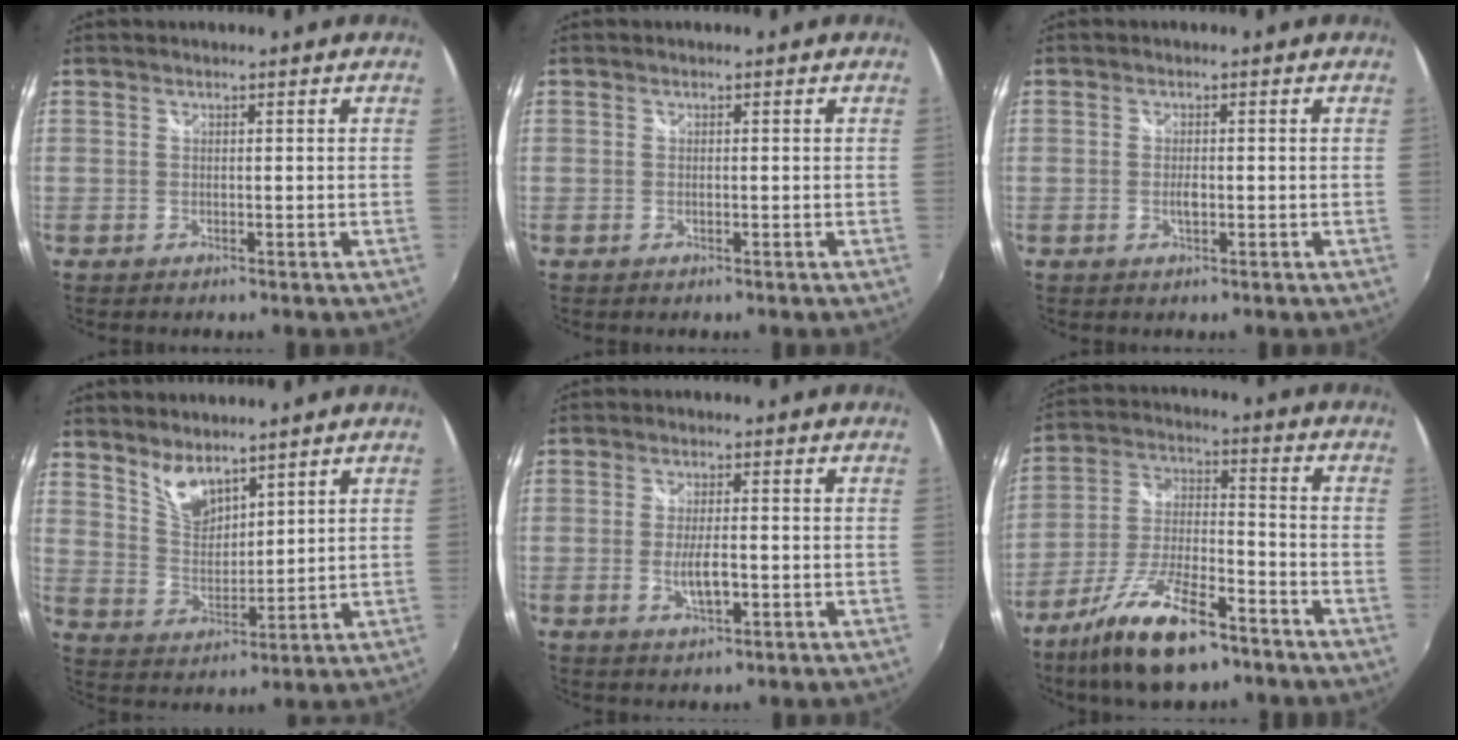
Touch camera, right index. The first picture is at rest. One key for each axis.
{"total": 0.0}
{"total": 1.7, "fx": -0.4, "fy": 0.7, "fz": 1.5, "tx": -0.029, "ty": -0.002, "tz": -0.008}
{"total": 6.9, "fx": 5.4, "fy": 2.7, "fz": 3.2, "tx": -0.052, "ty": -0.002, "tz": 0.109}
{"total": 4.8, "fx": -1.2, "fy": 1.4, "fz": 4.5, "tx": -0.086, "ty": -0.007, "tz": -0.019}
{"total": 16.9, "fx": -11.2, "fy": 5.5, "fz": 11.4, "tx": -0.232, "ty": -0.024, "tz": -0.202}